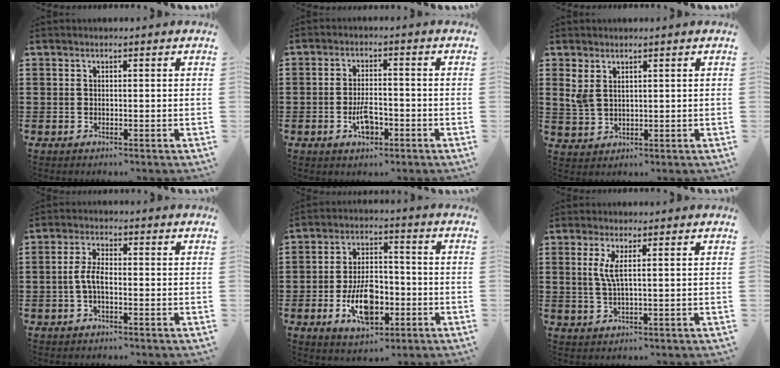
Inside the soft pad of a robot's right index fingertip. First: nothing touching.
{"total": 4.8, "force": [-1.7, 2.0, 3.9], "torque": [-0.074, 0.002, -0.031]}
{"total": 2.8, "force": [1.9, 1.3, 1.7], "torque": [-0.038, 0.003, 0.036]}
{"total": 3.6, "force": [-0.8, 1.4, 3.2], "torque": [-0.079, -0.001, -0.021]}
{"total": 9.6, "force": [-3.3, 5.0, 7.5], "torque": [-0.141, -0.005, -0.063]}
{"total": 3.1, "force": [0.9, 0.1, 2.9], "torque": [-0.068, -0.005, 0.012]}